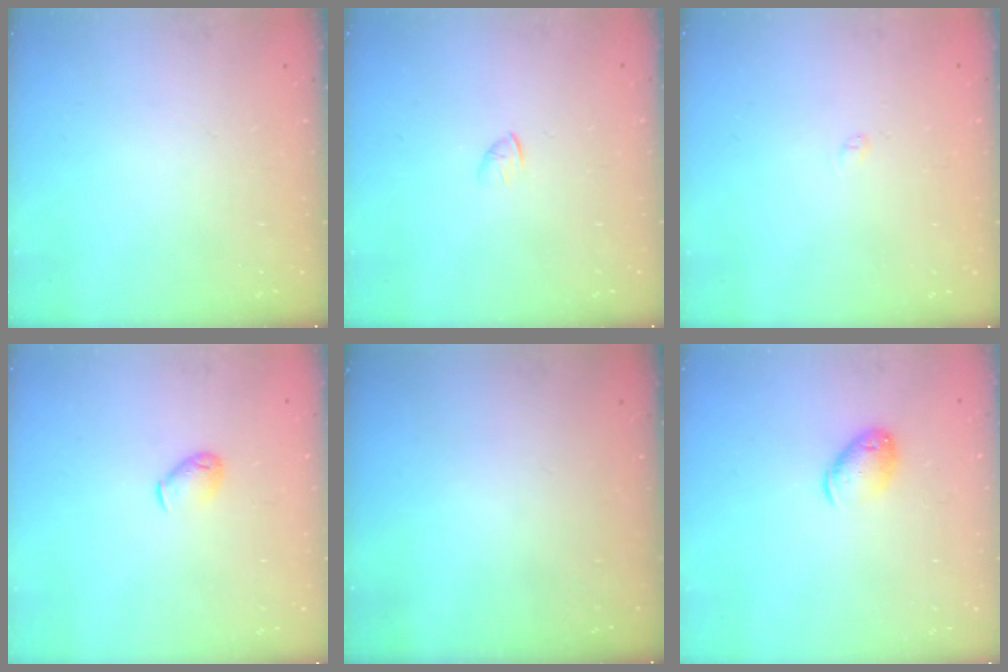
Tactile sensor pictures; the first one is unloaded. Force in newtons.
{"total": 1.3, "press": 1.2, "slide": 0.4}
{"total": 2.2, "press": 2.2, "slide": 0.2}
{"total": 4.8, "press": 4.7, "slide": 0.9}
{"total": 0.0}
{"total": 9.1, "press": 9.0, "slide": 1.5}